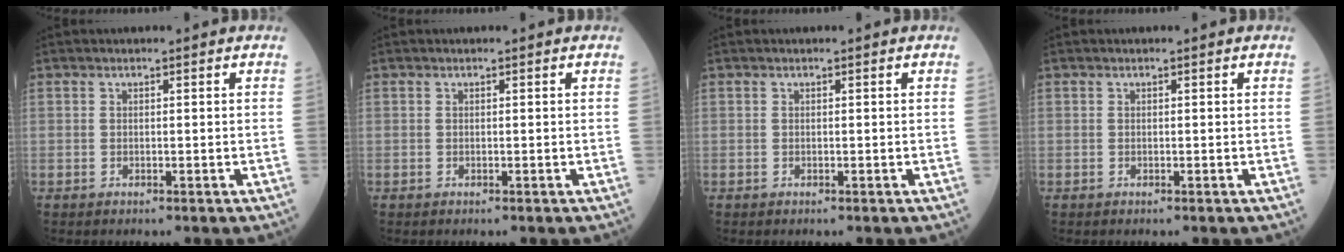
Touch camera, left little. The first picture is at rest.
{"total": 0.0}
{"total": 0.0}
{"total": 0.0}